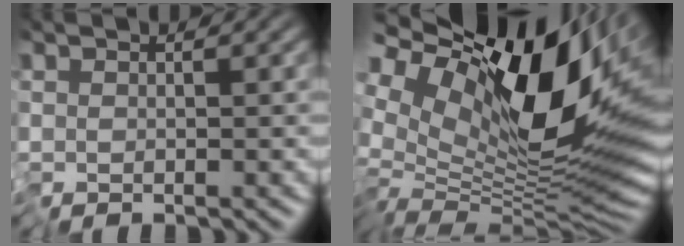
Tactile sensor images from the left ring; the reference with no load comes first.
{"total": 15.8, "force": [5.0, 7.0, 13.3], "torque": [-0.229, 0.018, 0.076]}